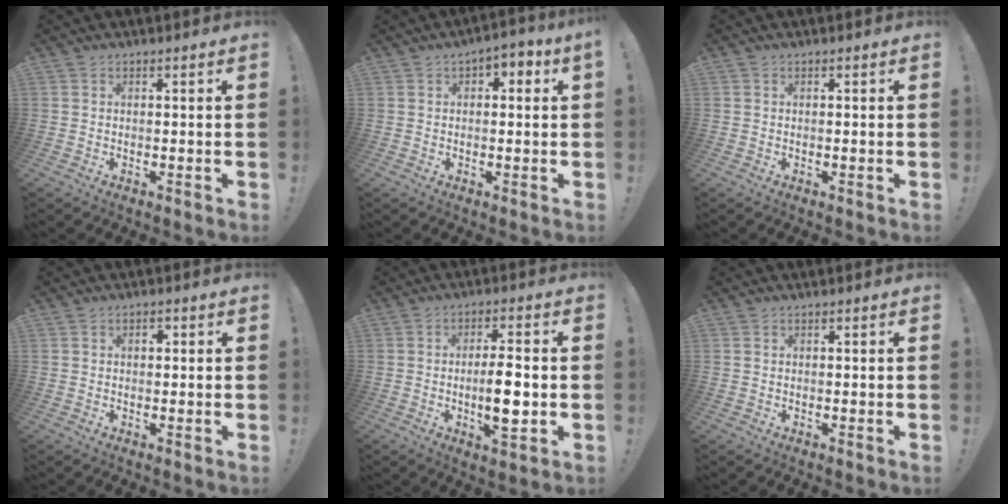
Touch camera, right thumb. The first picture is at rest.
{"total": 3.0, "force": [-0.2, 1.7, 2.5], "torque": [-0.032, 0.009, -0.008]}
{"total": 0.0}
{"total": 1.1, "force": [0.1, 0.8, 0.8], "torque": [-0.012, 0.004, -0.001]}
{"total": 9.4, "force": [-1.7, 2.5, 8.9], "torque": [-0.157, -0.003, -0.035]}
{"total": 0.0}